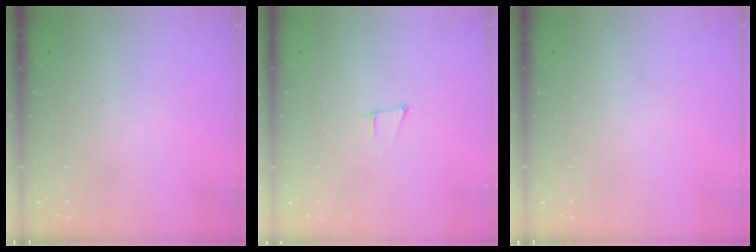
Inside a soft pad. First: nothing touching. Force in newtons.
{"total": 5.2, "press": 4.3, "slide": 2.9}
{"total": 0.0}